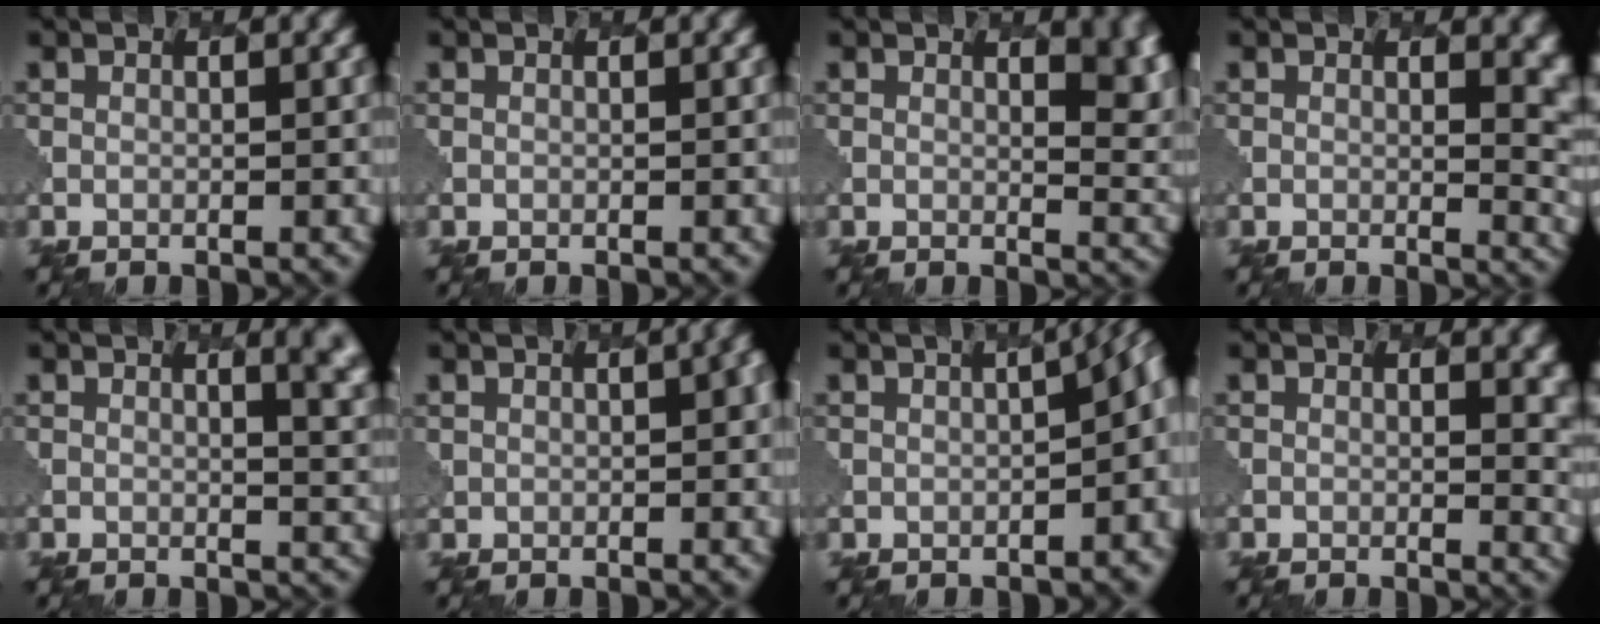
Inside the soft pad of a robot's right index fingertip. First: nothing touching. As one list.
[{"total": 0.0}, {"total": 6.6, "force": [2.6, 3.3, 5.1], "torque": [-0.022, -0.001, 0.036]}, {"total": 5.2, "force": [0.8, 2.6, 4.5], "torque": [-0.023, -0.007, 0.011]}, {"total": 4.8, "force": [1.8, 2.2, 3.8], "torque": [-0.009, 0.005, 0.019]}, {"total": 3.1, "force": [0.5, 1.9, 2.4], "torque": [-0.023, 0.000, 0.016]}, {"total": 5.6, "force": [-1.2, 2.7, 4.8], "torque": [-0.045, 0.002, -0.010]}, {"total": 4.7, "force": [0.8, 2.6, 3.8], "torque": [-0.017, -0.006, 0.009]}]